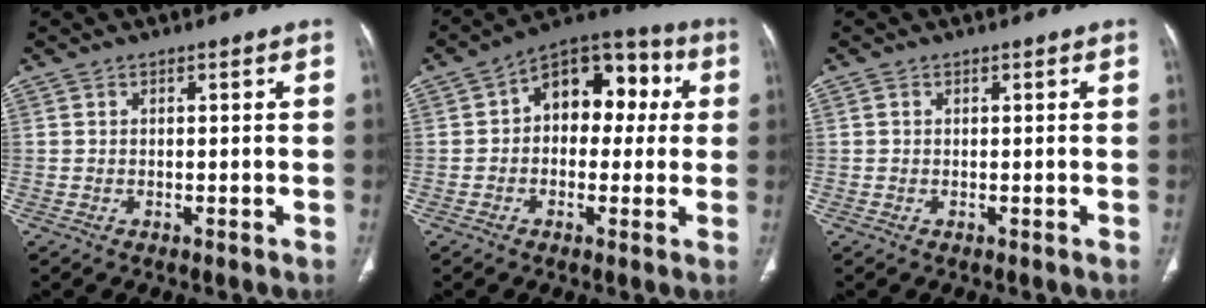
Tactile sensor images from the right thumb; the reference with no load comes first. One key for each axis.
{"total": 13.6, "fx": 2.0, "fy": 9.1, "fz": 9.9, "tx": -0.087, "ty": 0.038, "tz": 0.015}
{"total": 0.0}